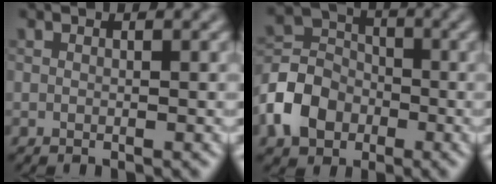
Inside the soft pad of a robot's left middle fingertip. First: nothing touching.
{"total": 5.7, "force": [-2.5, 4.4, 2.5], "torque": [-0.052, 0.006, -0.064]}